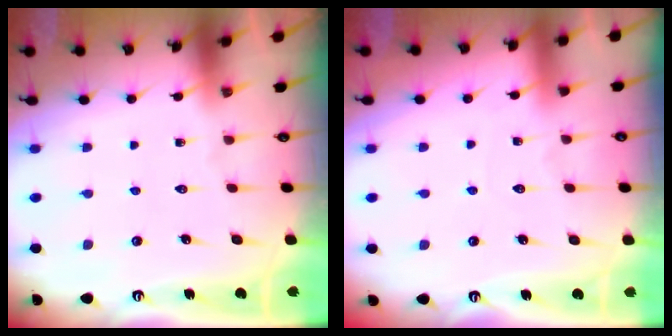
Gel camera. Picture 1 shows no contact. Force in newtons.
{"total": 2.4, "press": 2.3, "slide": 0.2}